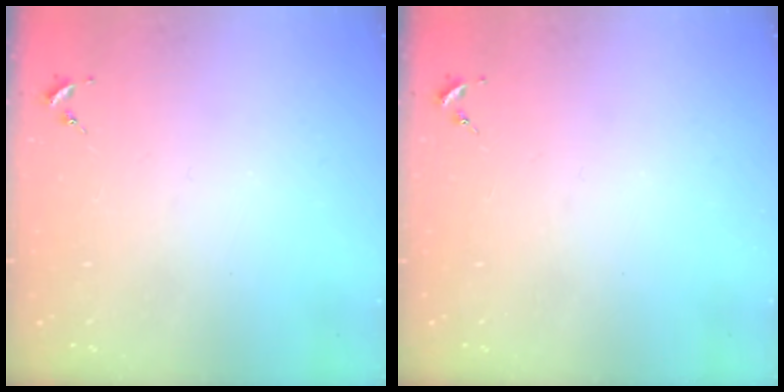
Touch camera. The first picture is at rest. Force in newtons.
{"total": 0.0}